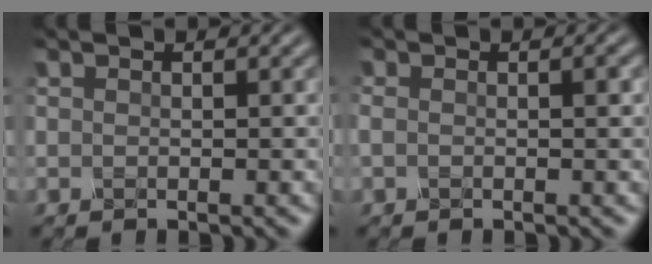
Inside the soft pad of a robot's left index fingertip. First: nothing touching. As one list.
[{"total": 1.2, "force": [-0.1, 0.5, 1.1], "torque": [-0.024, -0.001, -0.003]}]